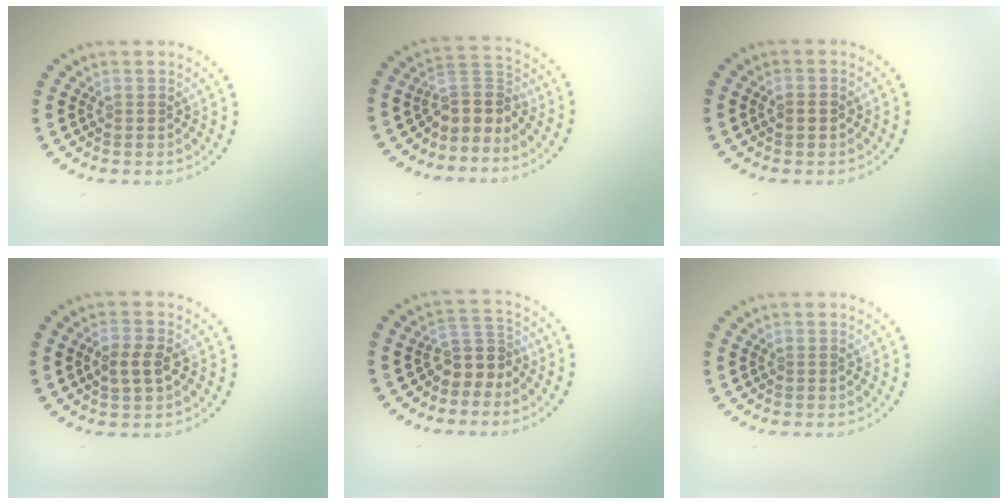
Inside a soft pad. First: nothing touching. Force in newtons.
{"total": 3.3, "press": 2.5, "slide": 2.2}
{"total": 1.2, "press": 1.2, "slide": 0.2}
{"total": 2.4, "press": 2.4, "slide": 0.3}
{"total": 2.9, "press": 2.0, "slide": 2.0}
{"total": 0.0}